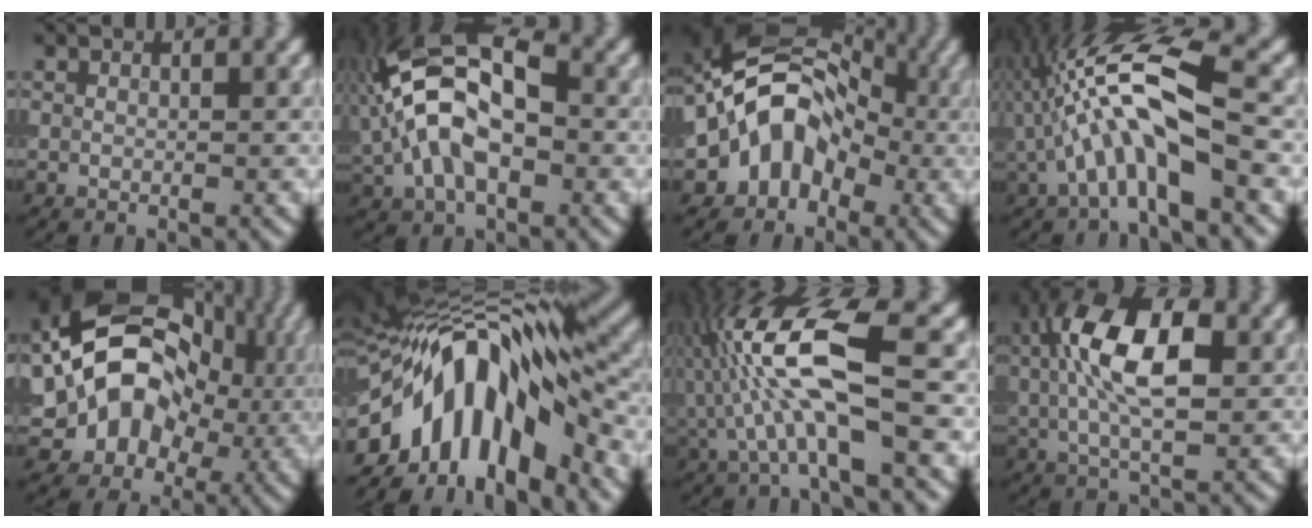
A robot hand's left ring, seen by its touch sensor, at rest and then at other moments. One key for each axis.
{"total": 10.2, "fx": 0.3, "fy": 6.0, "fz": 8.2, "tx": -0.165, "ty": 0.022, "tz": -0.007}
{"total": 6.8, "fx": -2.0, "fy": 5.4, "fz": 3.7, "tx": -0.036, "ty": 0.019, "tz": -0.051}
{"total": 9.8, "fx": -0.9, "fy": 2.8, "fz": 9.4, "tx": -0.183, "ty": 0.028, "tz": -0.023}
{"total": 17.1, "fx": 1.5, "fy": 13.2, "fz": 10.9, "tx": -0.170, "ty": 0.015, "tz": 0.017}
{"total": 12.5, "fx": -4.5, "fy": 5.8, "fz": 10.2, "tx": -0.158, "ty": 0.010, "tz": -0.083}
{"total": 9.7, "fx": -0.8, "fy": 2.7, "fz": 9.3, "tx": -0.189, "ty": 0.018, "tz": -0.020}
{"total": 9.2, "fx": 2.1, "fy": 4.0, "fz": 8.0, "tx": -0.144, "ty": 0.015, "tz": 0.030}